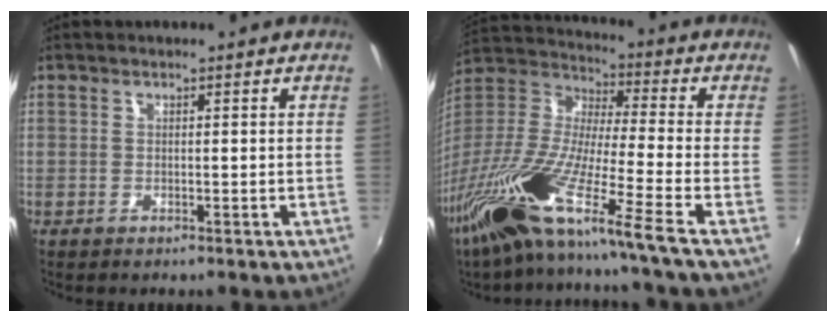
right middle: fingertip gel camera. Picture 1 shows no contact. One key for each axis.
{"total": 20.8, "fx": -14.8, "fy": -1.0, "fz": 14.5, "tx": -0.263, "ty": -0.055, "tz": -0.283}